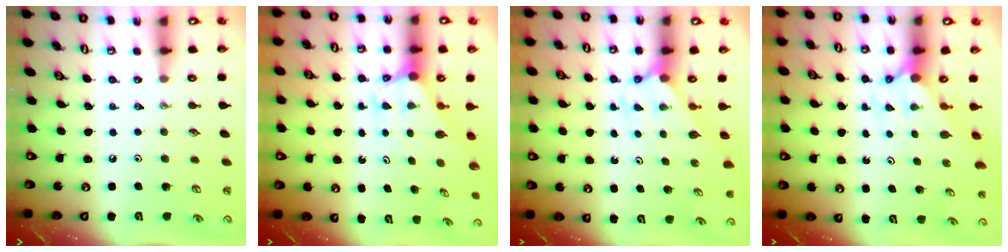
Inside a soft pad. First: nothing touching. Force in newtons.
{"total": 1.9, "press": 1.9, "slide": 0.2}
{"total": 2.1, "press": 2.1, "slide": 0.2}
{"total": 1.7, "press": 1.7, "slide": 0.1}